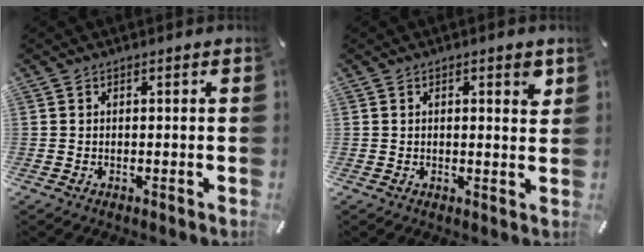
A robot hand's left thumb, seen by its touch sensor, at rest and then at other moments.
{"total": 2.8, "force": [1.2, 1.0, 2.3], "torque": [-0.032, -0.003, 0.016]}